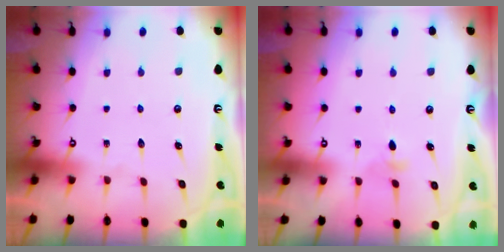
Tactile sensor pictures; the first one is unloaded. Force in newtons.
{"total": 3.1, "press": 3.1, "slide": 0.6}